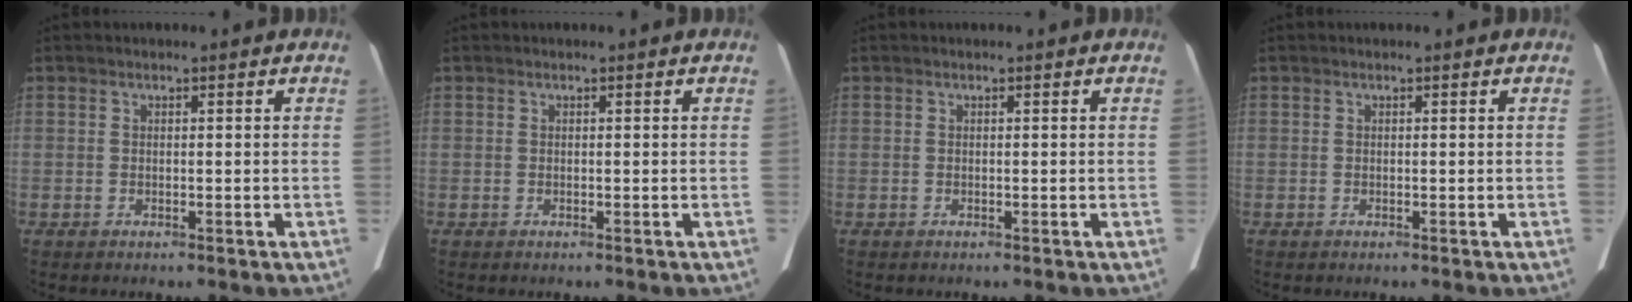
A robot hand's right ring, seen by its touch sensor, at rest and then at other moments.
{"total": 0.0}
{"total": 0.0}
{"total": 0.0}